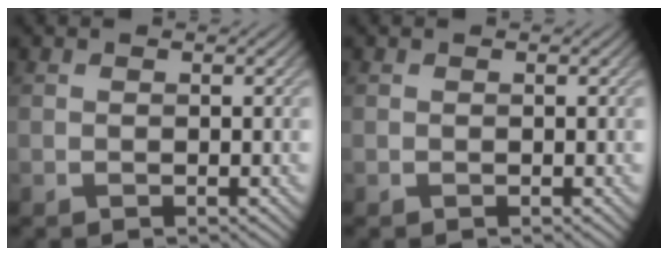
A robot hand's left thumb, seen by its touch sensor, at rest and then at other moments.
{"total": 0.0}